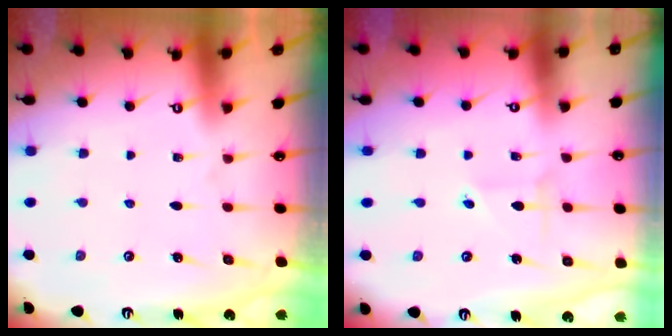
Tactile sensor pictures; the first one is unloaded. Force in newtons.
{"total": 1.8, "press": 1.8, "slide": 0.1}